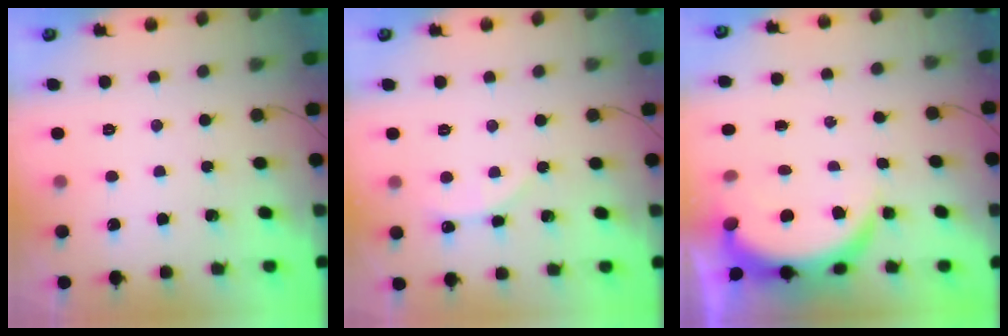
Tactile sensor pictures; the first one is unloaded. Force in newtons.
{"total": 2.5, "press": 2.5, "slide": 0.3}
{"total": 6.2, "press": 6.2, "slide": 0.6}